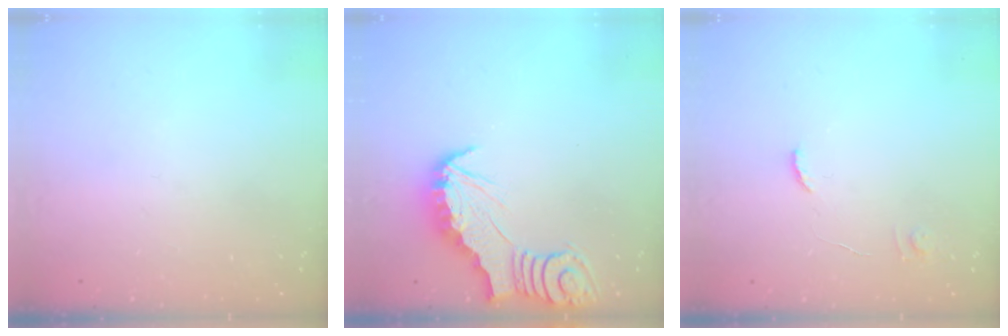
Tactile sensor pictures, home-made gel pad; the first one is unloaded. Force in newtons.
{"total": 2.8, "press": 2.7, "slide": 0.3}
{"total": 5.8, "press": 5.8, "slide": 0.4}